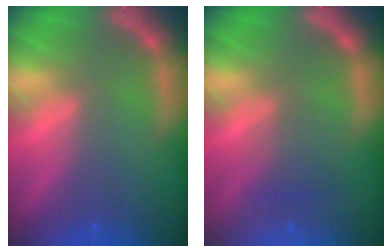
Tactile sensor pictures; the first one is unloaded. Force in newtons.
{"total": 2.0}